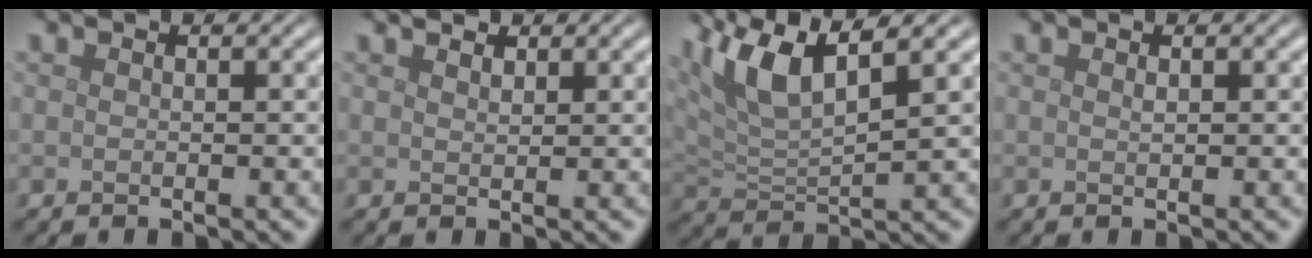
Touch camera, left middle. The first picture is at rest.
{"total": 1.1, "force": [1.0, 0.3, 0.3], "torque": [-0.010, -0.003, 0.018]}
{"total": 6.7, "force": [4.0, 1.9, 5.0], "torque": [-0.104, 0.012, 0.073]}
{"total": 0.0}